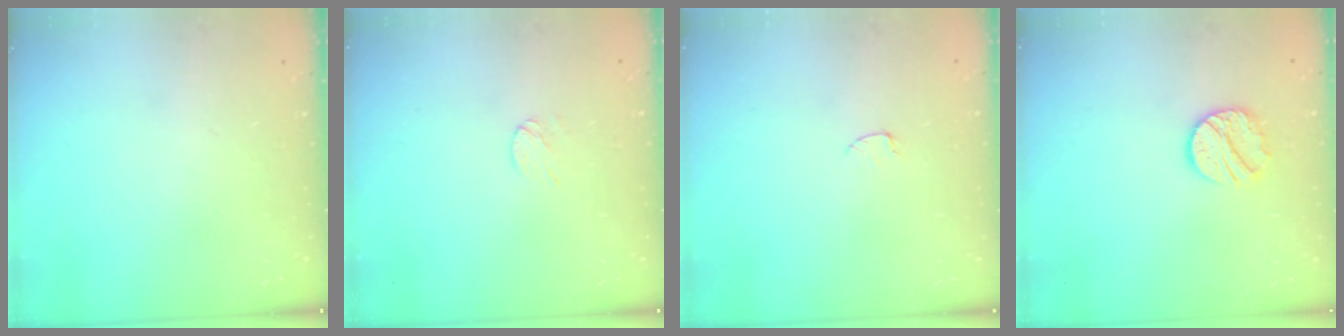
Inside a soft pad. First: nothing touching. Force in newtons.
{"total": 3.0, "press": 3.0, "slide": 0.2}
{"total": 2.5, "press": 2.5, "slide": 0.2}
{"total": 10.2, "press": 10.1, "slide": 0.8}